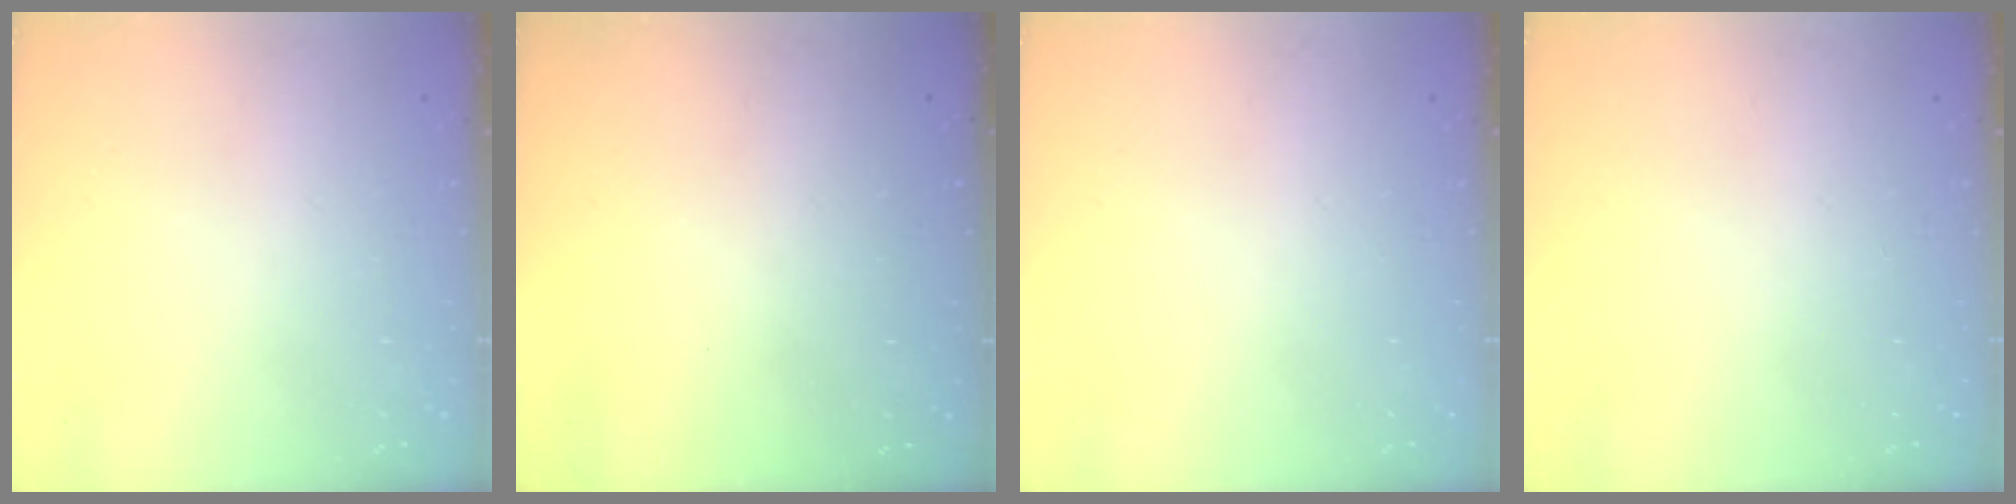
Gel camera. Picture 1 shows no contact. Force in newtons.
{"total": 3.2, "press": 3.2, "slide": 0.1}
{"total": 0.0}
{"total": 0.0}